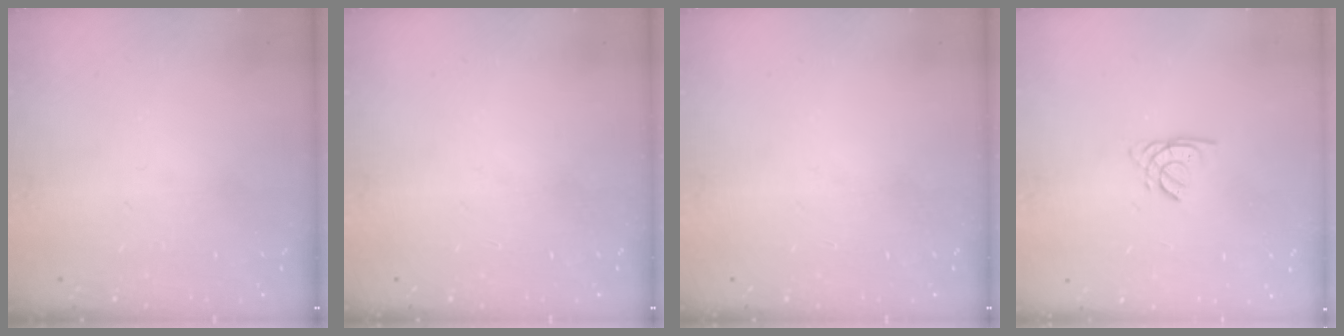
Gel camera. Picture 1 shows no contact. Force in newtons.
{"total": 0.0}
{"total": 0.0}
{"total": 1.5, "press": 1.5, "slide": 0.1}